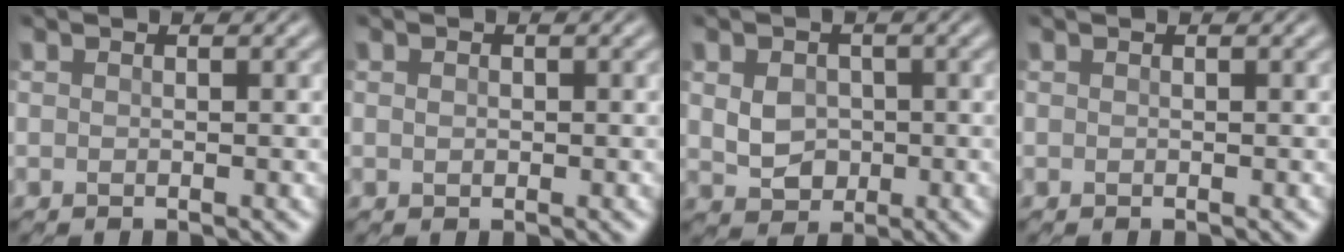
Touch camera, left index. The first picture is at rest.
{"total": 0.8, "force": [-0.1, 0.7, 0.4], "torque": [-0.007, -0.005, 0.001]}
{"total": 3.6, "force": [-0.3, 2.9, 2.1], "torque": [-0.041, -0.009, 0.001]}
{"total": 0.0}